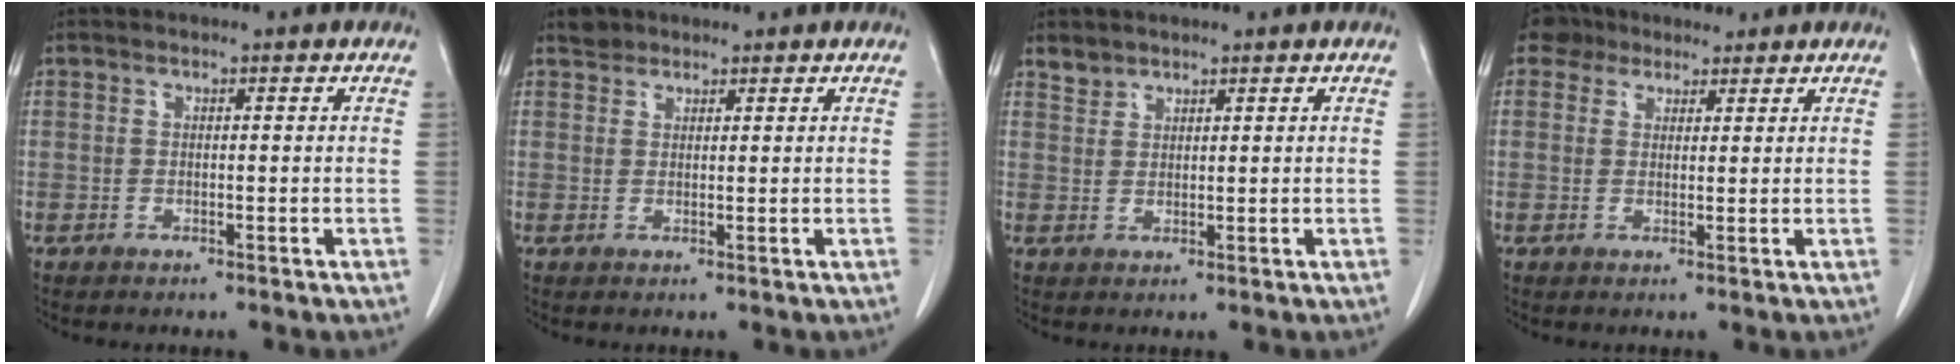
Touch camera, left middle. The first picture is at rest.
{"total": 1.7, "force": [1.4, 1.0, -0.1], "torque": [0.003, 0.007, 0.022]}
{"total": 1.8, "force": [1.6, 0.7, -0.1], "torque": [0.004, 0.004, 0.031]}
{"total": 3.9, "force": [3.1, 2.4, 0.2], "torque": [-0.005, 0.026, 0.052]}